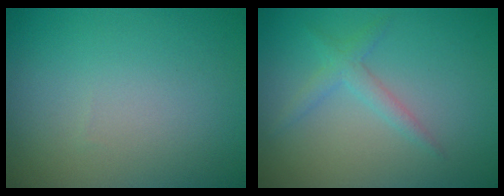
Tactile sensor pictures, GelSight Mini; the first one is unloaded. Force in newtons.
{"total": 1.9, "press": 1.9, "slide": 0.0}